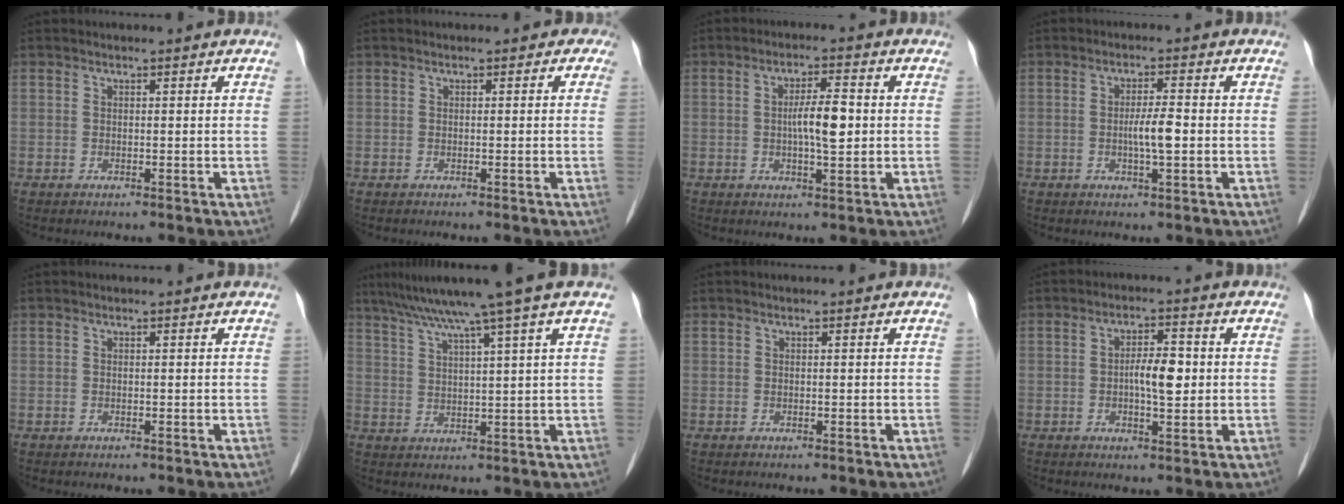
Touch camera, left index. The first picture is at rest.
{"total": 0.8, "force": [0.0, 0.8, 0.2], "torque": [0.014, 0.008, -0.012]}
{"total": 5.4, "force": [-0.1, 1.1, 5.3], "torque": [-0.098, 0.005, 0.000]}
{"total": 3.8, "force": [-0.7, 0.4, 3.8], "torque": [-0.071, -0.003, -0.009]}
{"total": 0.0}
{"total": 10.9, "force": [7.8, -2.3, 7.3], "torque": [-0.117, 0.021, 0.117]}
{"total": 0.0}
{"total": 5.0, "force": [-0.1, 1.6, 4.8], "torque": [-0.088, 0.006, 0.001]}